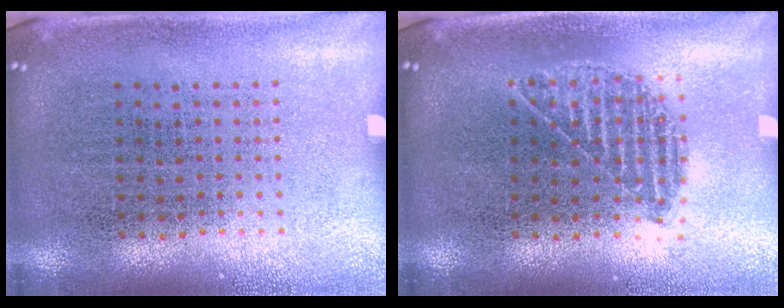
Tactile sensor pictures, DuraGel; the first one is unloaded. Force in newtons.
{"total": 1.1, "press": 1.0, "slide": 0.5}